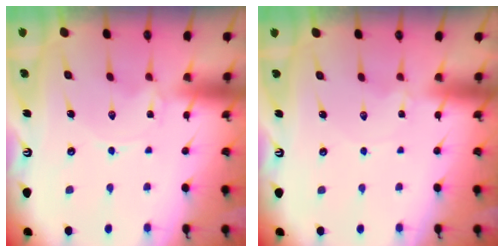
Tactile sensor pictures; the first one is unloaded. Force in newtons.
{"total": 1.0, "press": 1.0, "slide": 0.2}